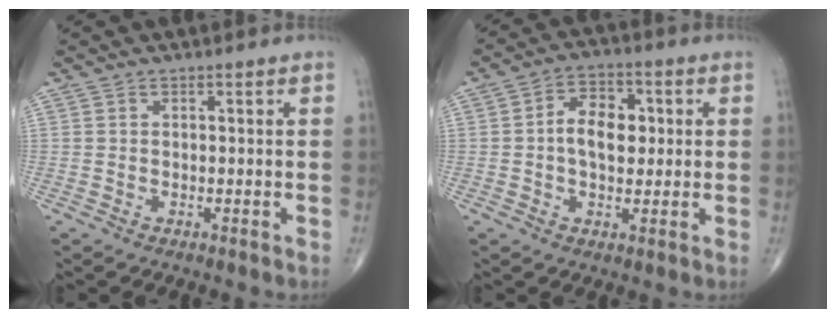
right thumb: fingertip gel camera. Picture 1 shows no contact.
{"total": 8.5, "force": [0.6, 5.5, 6.5], "torque": [-0.088, 0.015, 0.002]}